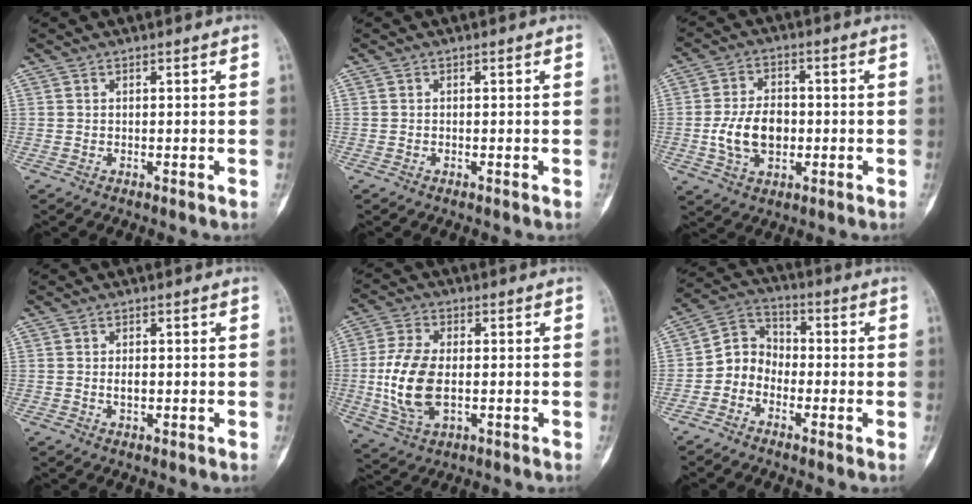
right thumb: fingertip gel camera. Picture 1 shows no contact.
{"total": 0.0}
{"total": 9.9, "force": [-1.3, 6.5, 7.3], "torque": [-0.122, 0.011, -0.023]}
{"total": 1.6, "force": [-0.1, 1.0, 1.3], "torque": [-0.014, 0.001, -0.002]}
{"total": 12.1, "force": [-1.0, 6.8, 10.0], "torque": [-0.208, -0.002, -0.015]}
{"total": 6.7, "force": [-2.2, 5.7, 2.8], "torque": [-0.021, 0.036, -0.060]}